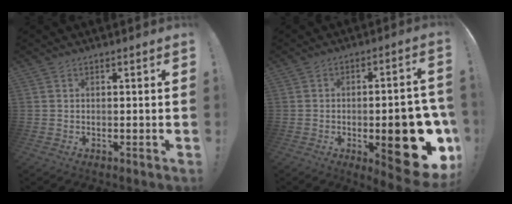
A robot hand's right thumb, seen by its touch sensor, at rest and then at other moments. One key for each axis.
{"total": 20.5, "fx": -5.7, "fy": 7.6, "fz": 18.1, "tx": -0.208, "ty": 0.023, "tz": -0.064}